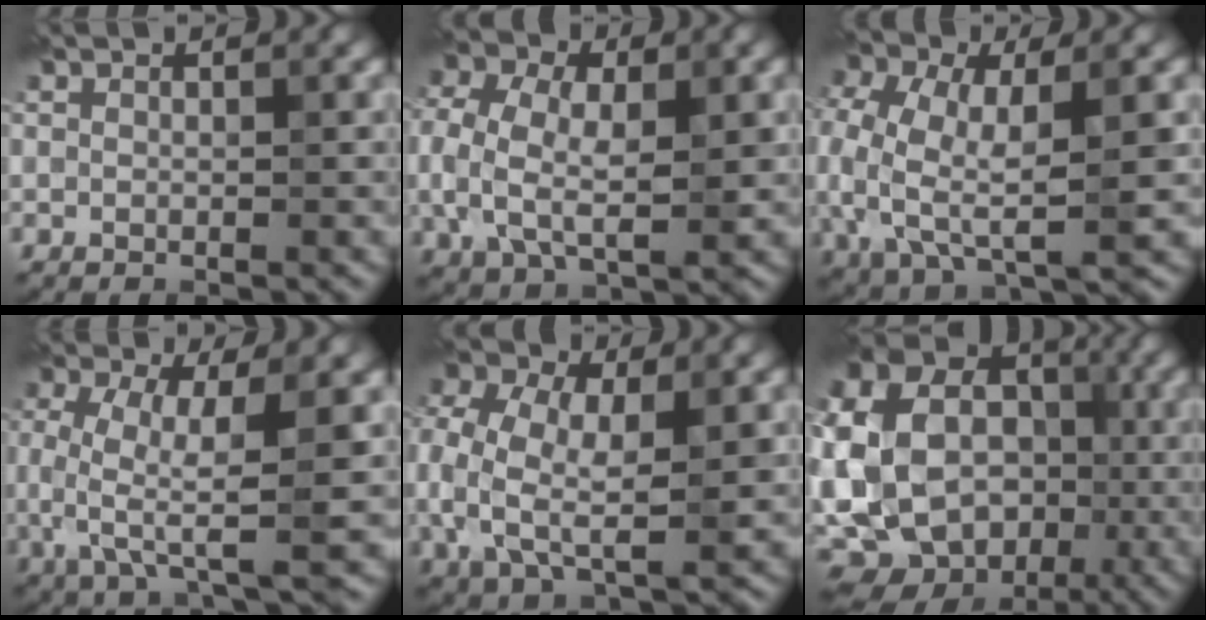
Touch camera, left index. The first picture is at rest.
{"total": 8.4, "force": [0.3, 5.6, 6.3], "torque": [-0.151, 0.005, 0.004]}
{"total": 10.4, "force": [-0.6, 6.1, 8.4], "torque": [-0.195, -0.008, -0.012]}
{"total": 7.4, "force": [-0.3, 2.7, 6.8], "torque": [-0.143, 0.002, -0.008]}
{"total": 10.2, "force": [-0.1, 6.6, 7.7], "torque": [-0.190, 0.004, -0.009]}
{"total": 20.5, "force": [-1.0, 17.8, 10.2], "torque": [-0.205, 0.022, -0.052]}